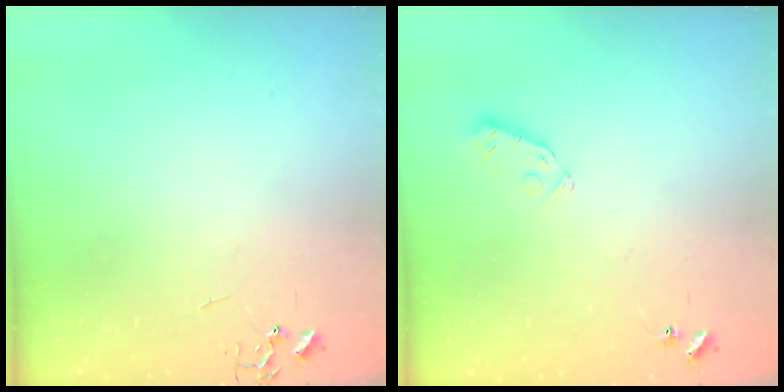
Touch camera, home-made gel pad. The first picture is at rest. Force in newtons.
{"total": 3.6, "press": 3.4, "slide": 0.9}